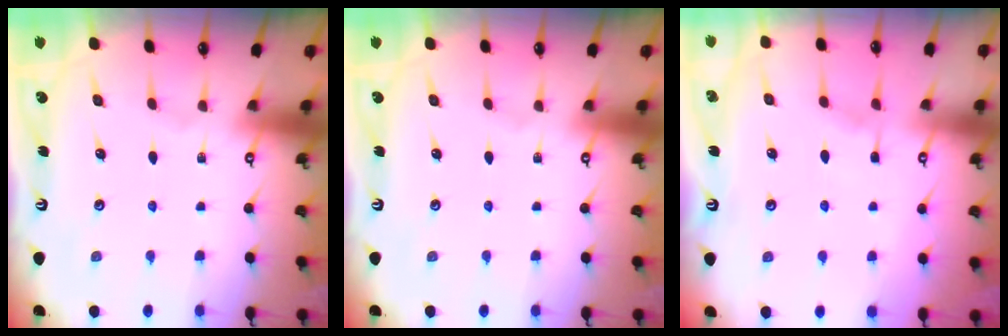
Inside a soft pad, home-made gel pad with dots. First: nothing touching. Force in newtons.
{"total": 0.0}
{"total": 1.7, "press": 1.7, "slide": 0.3}